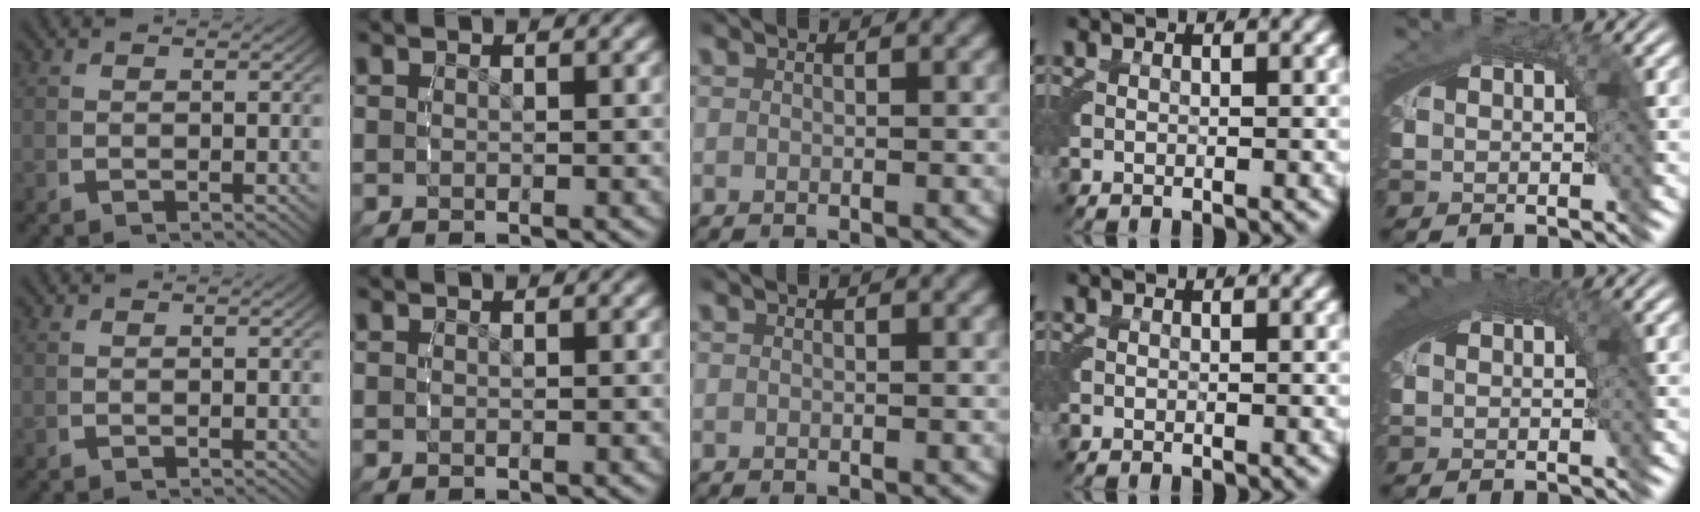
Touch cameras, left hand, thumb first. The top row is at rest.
{"little": {"total": 2.4, "force": [0.9, 0.6, 2.1], "torque": [-0.027, 0.008, 0.014]}}